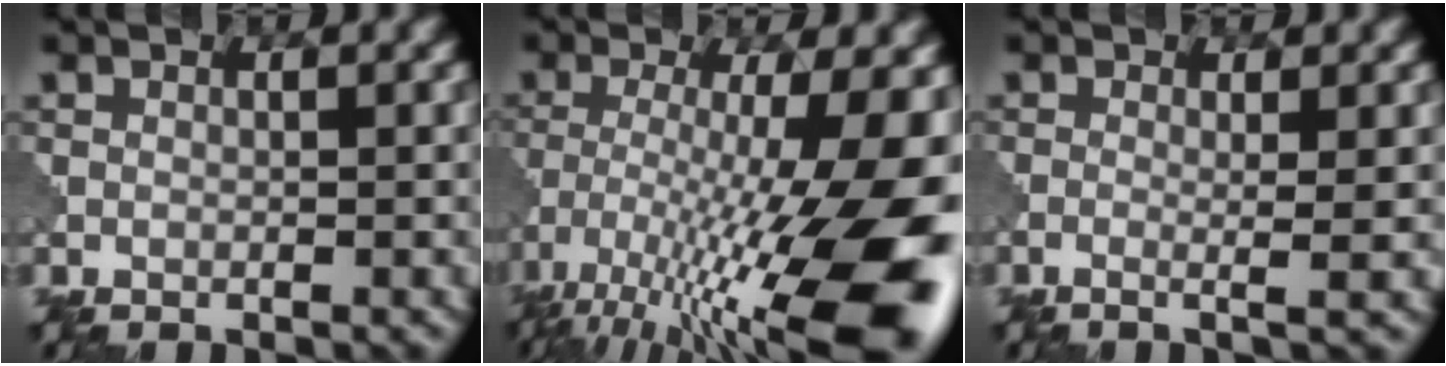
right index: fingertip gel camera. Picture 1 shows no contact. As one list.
[{"total": 18.0, "force": [-7.7, 4.7, 15.5], "torque": [-0.243, -0.007, -0.122]}, {"total": 3.0, "force": [-0.1, 0.9, 2.8], "torque": [-0.032, 0.002, -0.012]}]